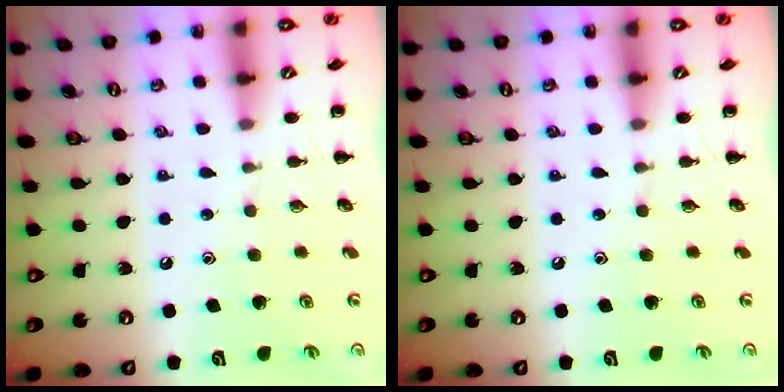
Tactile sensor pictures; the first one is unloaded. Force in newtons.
{"total": 0.0}